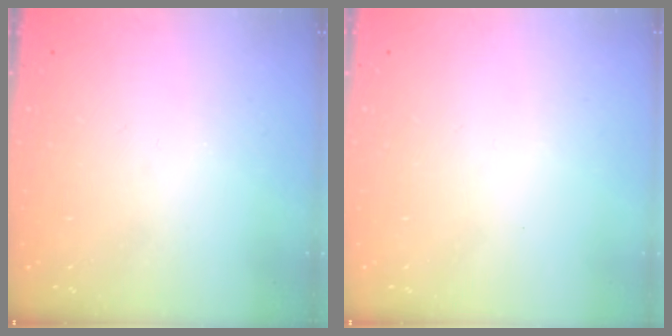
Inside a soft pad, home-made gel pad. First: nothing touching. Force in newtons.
{"total": 1.7, "press": 1.6, "slide": 0.1}